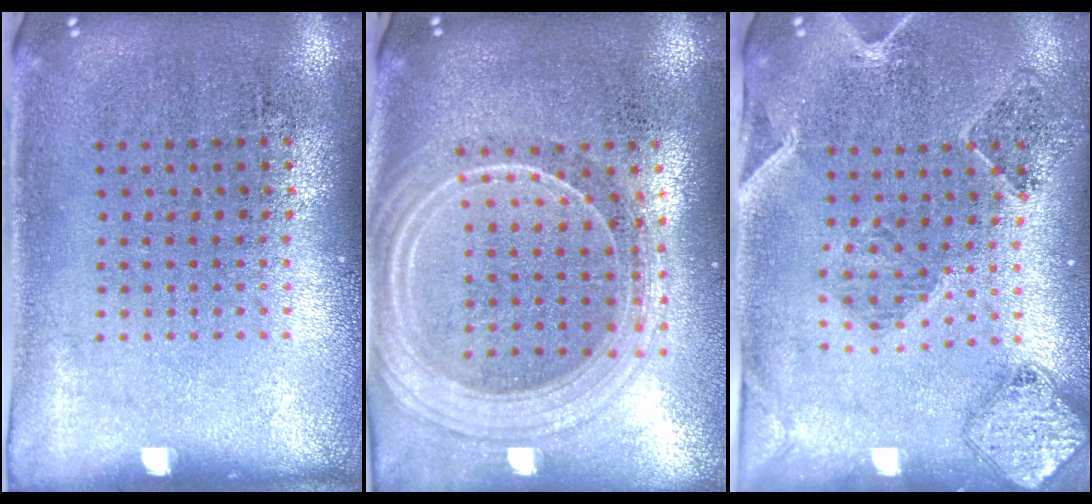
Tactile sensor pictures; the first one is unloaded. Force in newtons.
{"total": 2.3, "press": 2.0, "slide": 1.1}
{"total": 0.7, "press": 0.7, "slide": 0.3}